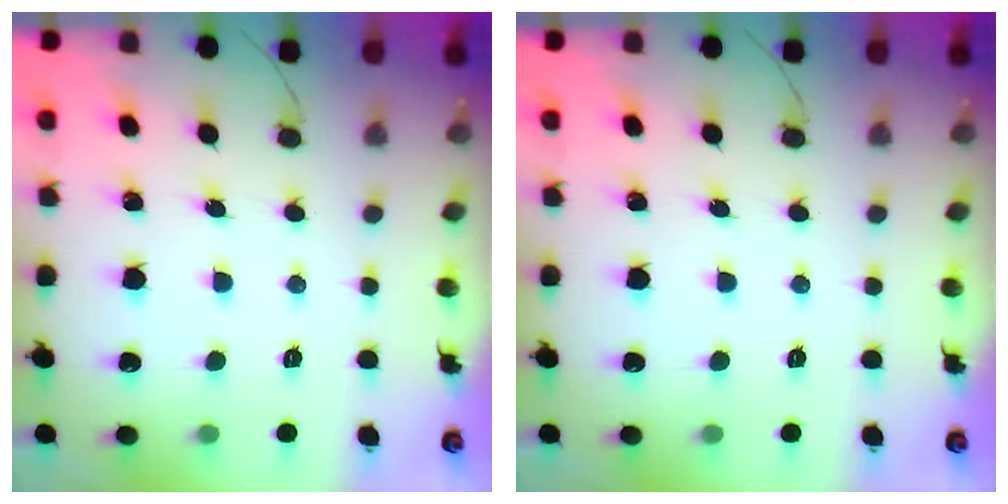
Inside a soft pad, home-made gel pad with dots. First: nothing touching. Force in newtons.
{"total": 0.0}